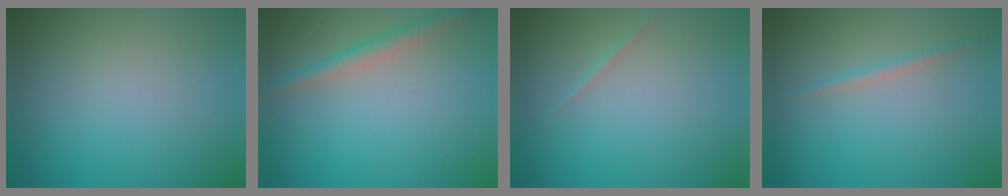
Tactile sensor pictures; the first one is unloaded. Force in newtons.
{"total": 2.2, "press": 2.2, "slide": 0.1}
{"total": 0.5, "press": 0.5, "slide": 0.0}
{"total": 1.0, "press": 1.0, "slide": 0.0}